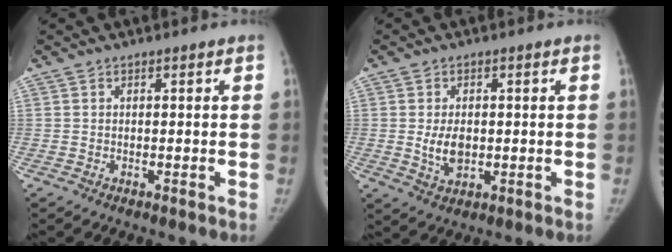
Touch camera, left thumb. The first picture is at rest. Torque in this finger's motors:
{"motor_torque": [-0.04, -0.02, 0.17, 0.59, 0.05]}